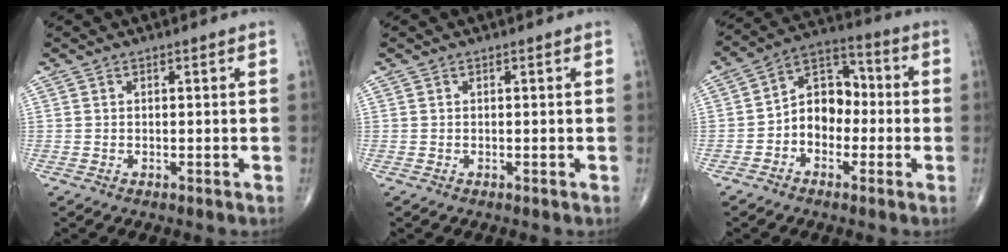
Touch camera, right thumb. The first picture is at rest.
{"total": 0.0}
{"total": 10.2, "force": [-1.5, 7.7, 6.5], "torque": [-0.071, 0.042, -0.041]}